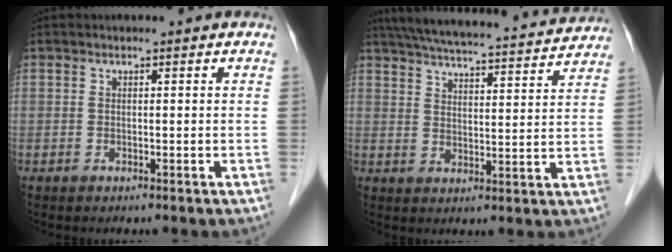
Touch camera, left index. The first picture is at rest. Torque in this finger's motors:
{"motor_torque": [-0.52, -1.62, 0.13, 0.06]}